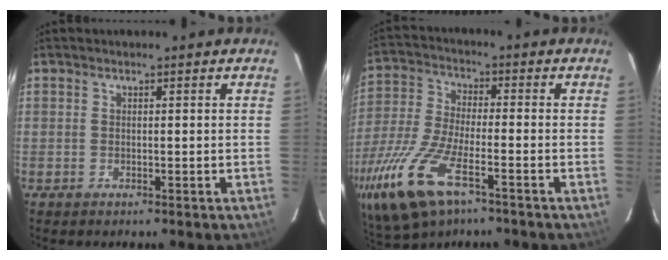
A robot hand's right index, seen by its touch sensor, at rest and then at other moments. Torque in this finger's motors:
{"motor_torque": [1.42, -0.72, 0.59, 0.21]}